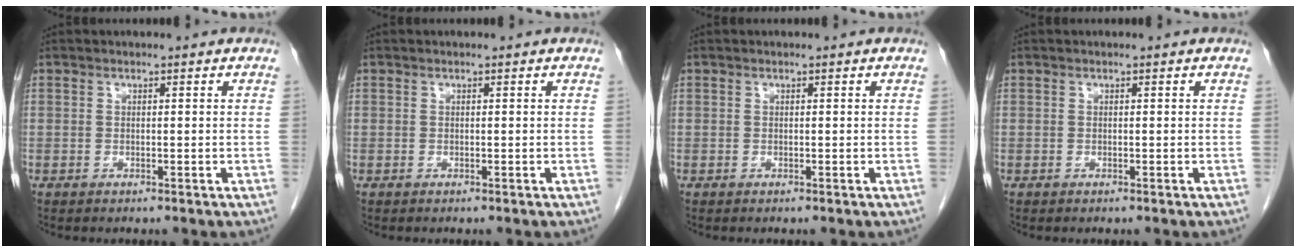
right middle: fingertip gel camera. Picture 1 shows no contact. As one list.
[{"total": 0.0}, {"total": 0.0}, {"total": 0.0}]